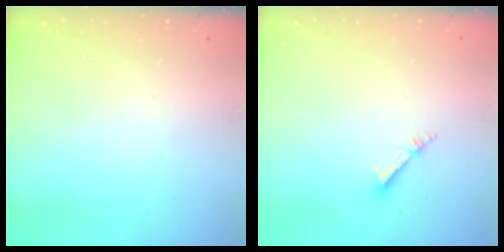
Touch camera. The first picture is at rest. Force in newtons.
{"total": 2.6, "press": 2.6, "slide": 0.3}